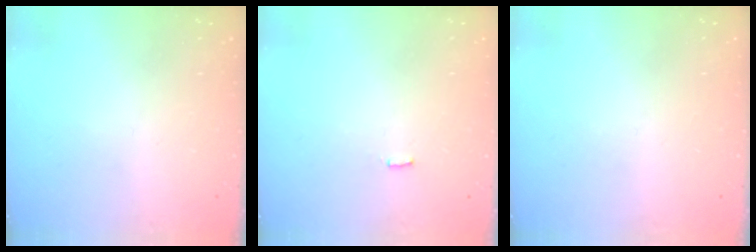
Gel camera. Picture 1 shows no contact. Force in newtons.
{"total": 1.3, "press": 1.3, "slide": 0.3}
{"total": 0.0}